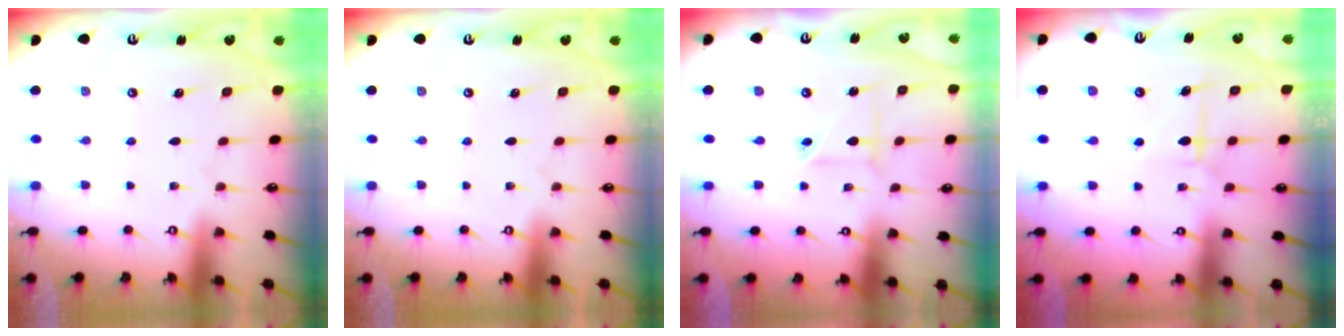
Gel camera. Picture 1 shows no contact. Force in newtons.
{"total": 0.0}
{"total": 3.5, "press": 3.4, "slide": 0.4}
{"total": 7.1, "press": 7.1, "slide": 0.2}